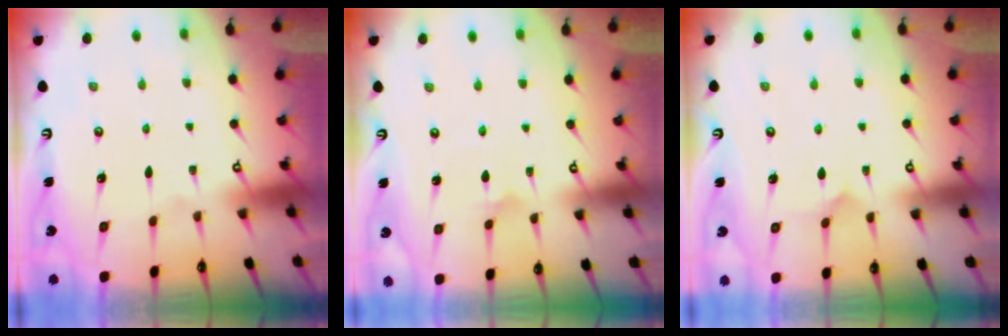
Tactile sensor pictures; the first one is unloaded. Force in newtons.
{"total": 4.0, "press": 4.0, "slide": 0.3}
{"total": 6.2, "press": 6.1, "slide": 0.6}